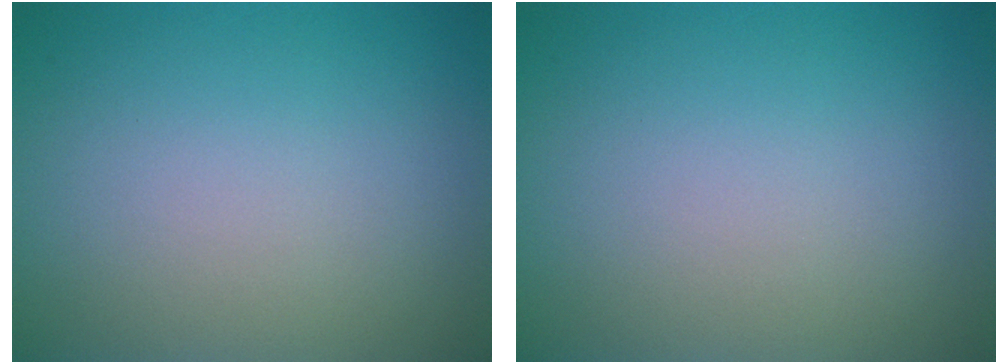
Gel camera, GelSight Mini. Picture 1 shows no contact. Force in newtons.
{"total": 0.0}